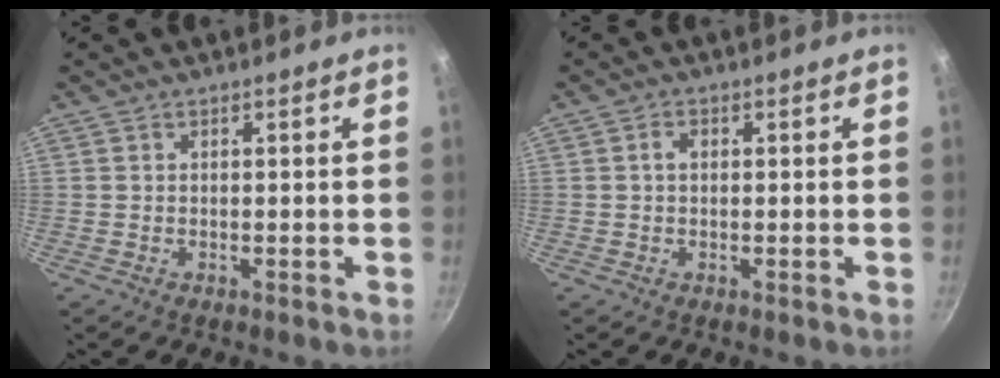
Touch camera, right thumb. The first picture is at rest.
{"total": 1.7, "force": [0.2, 1.2, 1.2], "torque": [-0.019, 0.006, 0.001]}